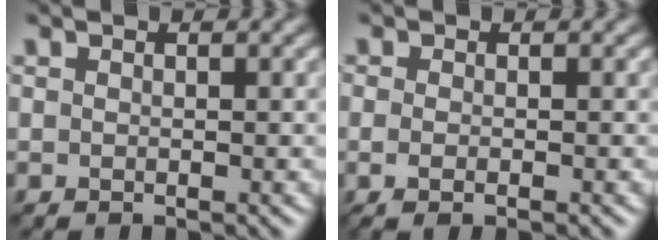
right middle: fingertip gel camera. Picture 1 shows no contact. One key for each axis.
{"total": 1.9, "fx": -0.5, "fy": 0.7, "fz": 1.7, "tx": -0.032, "ty": -0.011, "tz": -0.006}